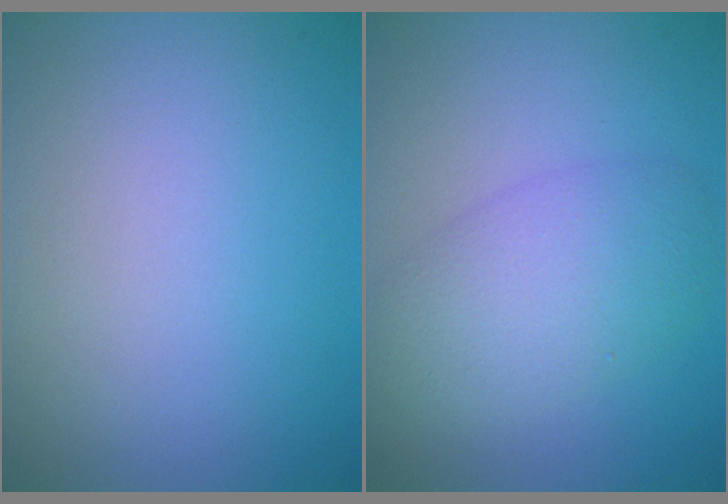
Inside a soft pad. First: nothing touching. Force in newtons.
{"total": 5.2, "press": 5.2, "slide": 0.2}